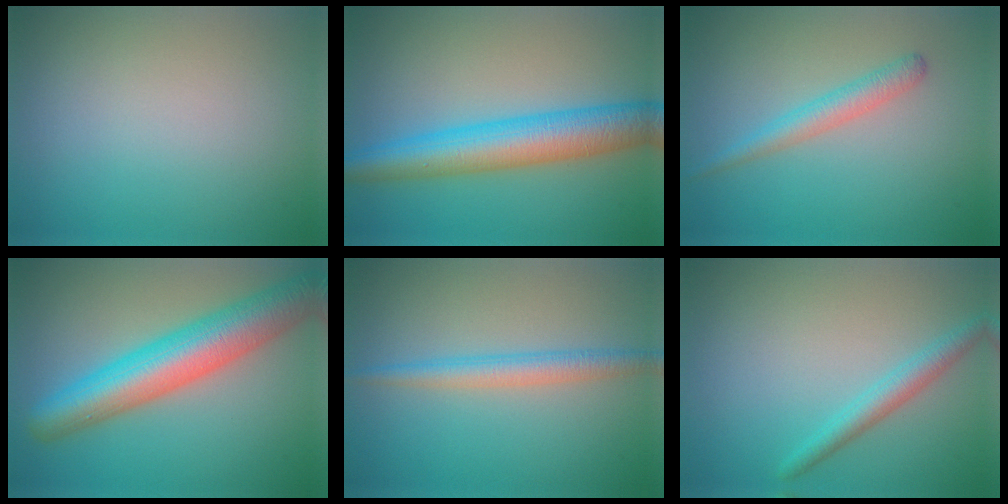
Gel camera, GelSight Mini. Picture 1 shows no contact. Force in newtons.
{"total": 7.1, "press": 7.1, "slide": 0.0}
{"total": 2.3, "press": 2.3, "slide": 0.0}
{"total": 8.7, "press": 8.7, "slide": 0.3}
{"total": 2.7, "press": 2.7, "slide": 0.1}
{"total": 2.4, "press": 2.4, "slide": 0.1}